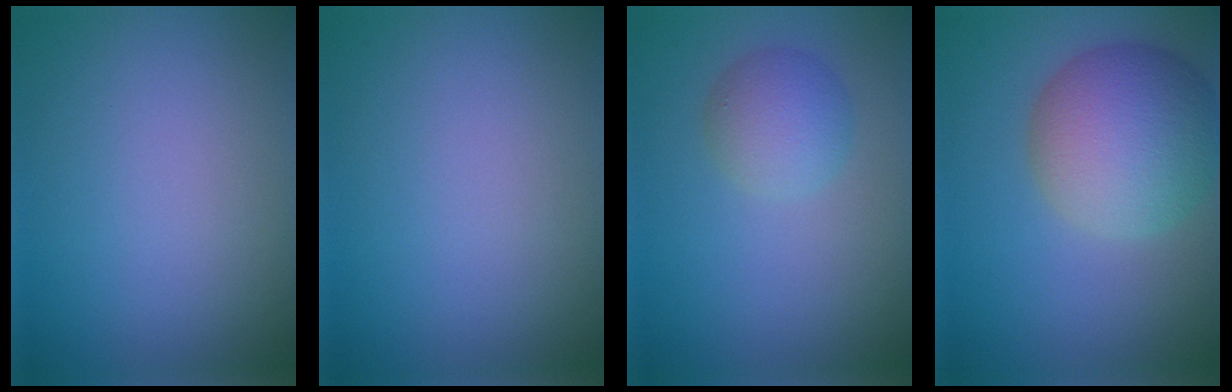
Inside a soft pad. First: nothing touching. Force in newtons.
{"total": 0.0}
{"total": 2.9, "press": 2.9, "slide": 0.0}
{"total": 8.0, "press": 8.0, "slide": 0.2}